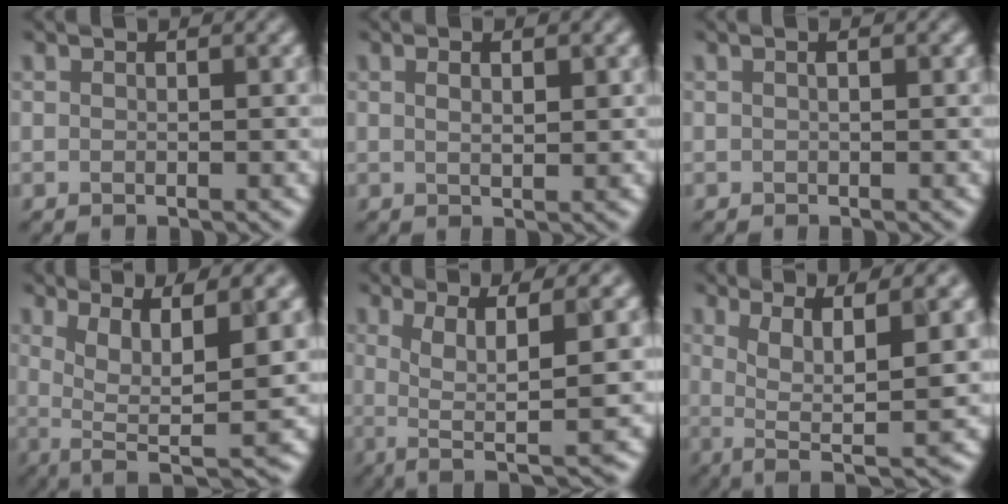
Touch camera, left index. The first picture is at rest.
{"total": 1.0, "force": [0.4, -0.1, 0.9], "torque": [-0.009, 0.001, 0.023]}
{"total": 0.5, "force": [0.3, 0.2, 0.4], "torque": [0.004, 0.008, 0.005]}
{"total": 7.8, "force": [0.9, 1.6, 7.6], "torque": [-0.124, 0.003, 0.049]}
{"total": 5.9, "force": [-0.8, 0.7, 5.8], "torque": [-0.086, 0.000, 0.014]}
{"total": 6.9, "force": [0.1, 1.2, 6.8], "torque": [-0.106, 0.002, 0.032]}